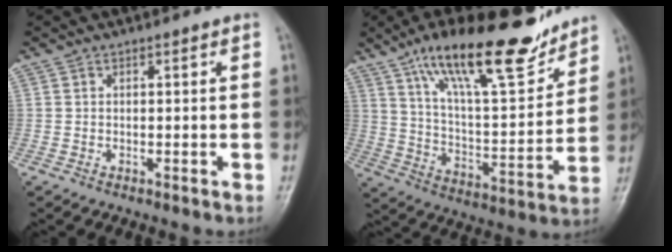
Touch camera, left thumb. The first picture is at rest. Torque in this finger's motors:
{"motor_torque": [0.08, 0.06, 1.54, -1.23, 0.47]}